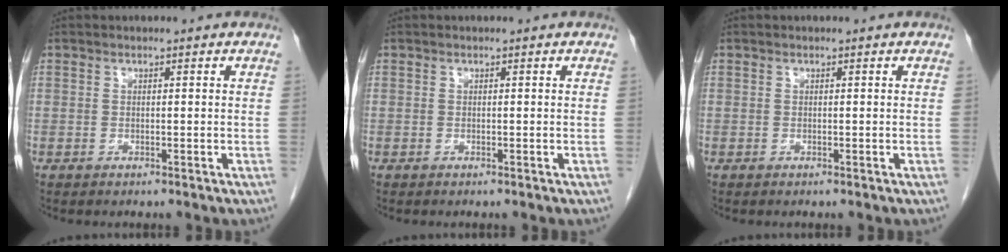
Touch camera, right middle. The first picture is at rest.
{"total": 0.0}
{"total": 0.0}